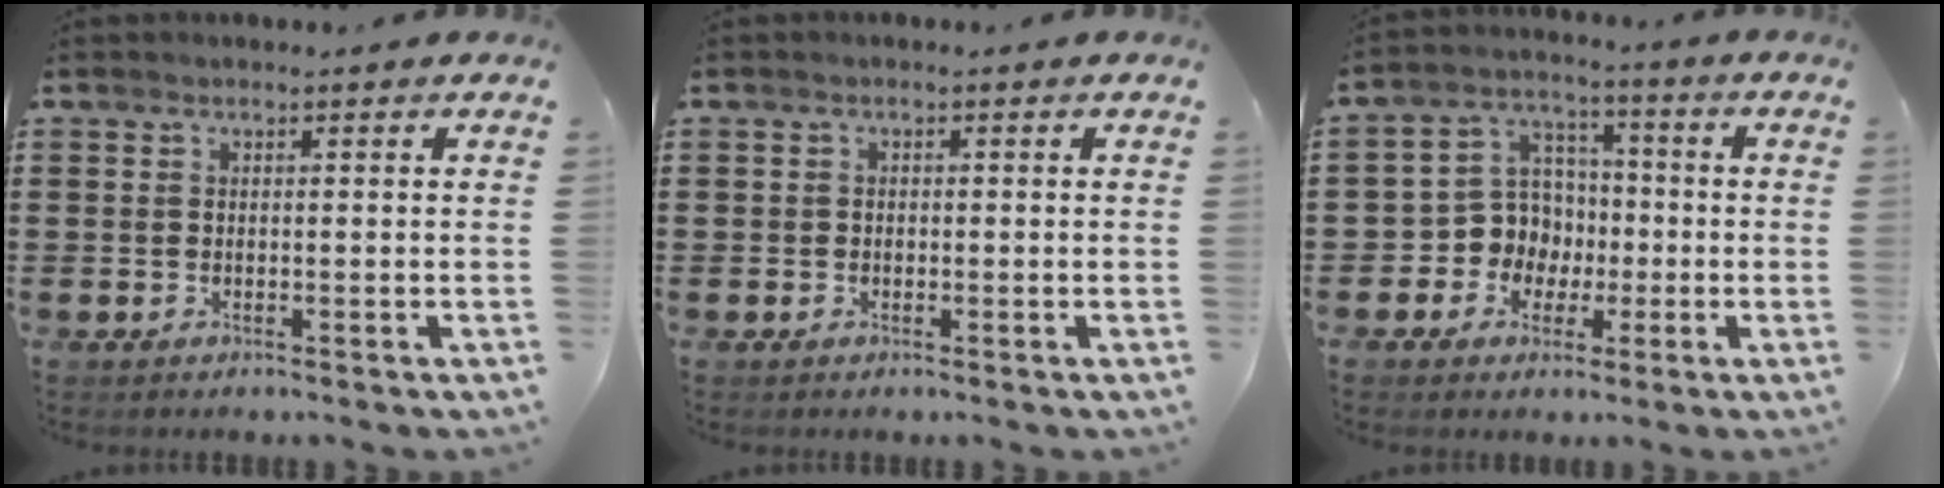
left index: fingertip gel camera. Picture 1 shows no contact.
{"total": 0.6, "force": [-0.2, 0.5, 0.0], "torque": [-0.003, 0.002, -0.005]}
{"total": 7.4, "force": [-1.2, 7.1, 1.3], "torque": [-0.066, 0.005, -0.025]}